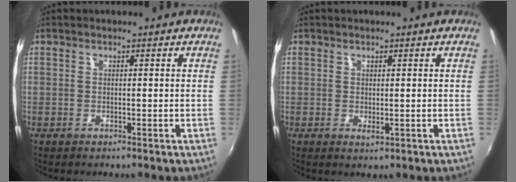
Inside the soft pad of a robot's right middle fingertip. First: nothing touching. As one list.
[{"total": 1.0, "force": [0.1, 0.5, 0.8], "torque": [-0.013, -0.003, 0.001]}]